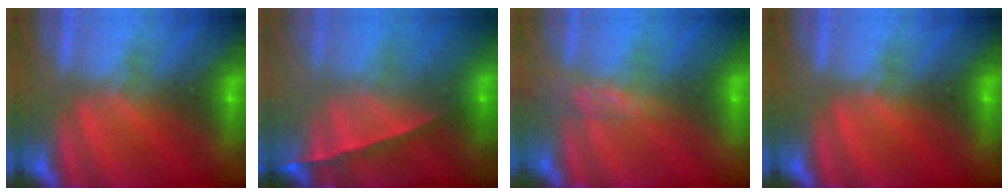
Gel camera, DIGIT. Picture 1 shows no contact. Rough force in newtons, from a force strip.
{"total": 1.5}
{"total": 2.9}
{"total": 0.0}